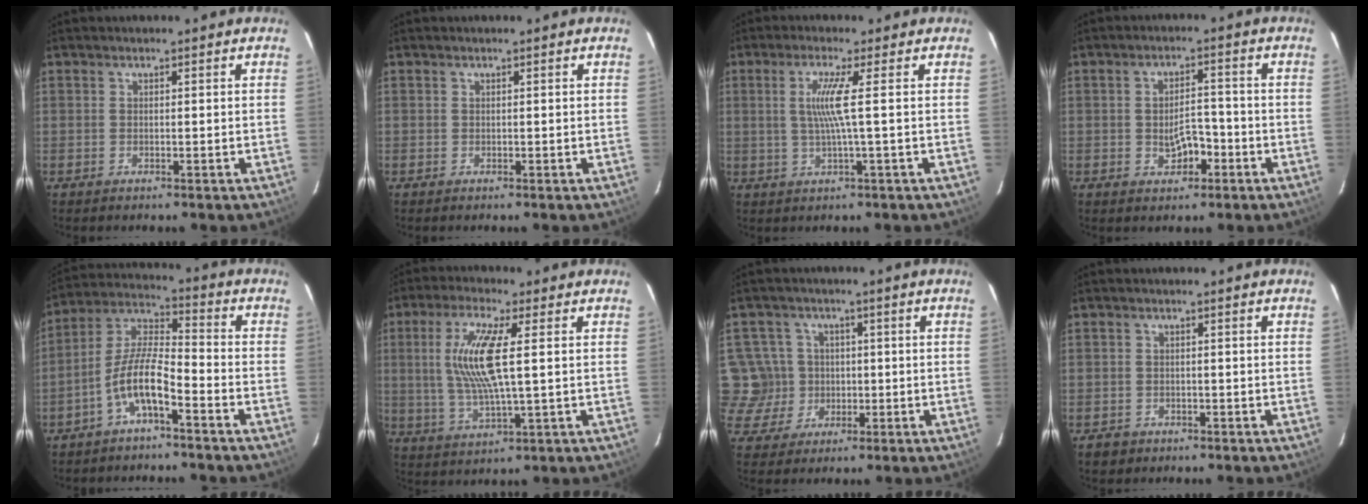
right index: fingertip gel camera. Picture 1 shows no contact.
{"total": 0.0}
{"total": 5.1, "force": [0.5, -1.3, 4.9], "torque": [-0.090, -0.003, 0.013]}
{"total": 4.7, "force": [-1.9, 2.6, 3.4], "torque": [-0.064, 0.008, -0.020]}
{"total": 8.6, "force": [-4.7, 2.1, 6.8], "torque": [-0.149, 0.010, -0.089]}
{"total": 11.6, "force": [1.8, 2.0, 11.3], "torque": [-0.226, 0.000, 0.040]}
{"total": 6.6, "force": [-0.4, 6.6, 0.5], "torque": [-0.030, 0.020, -0.004]}
{"total": 2.4, "force": [-1.4, 1.9, 0.4], "torque": [-0.014, 0.002, -0.018]}